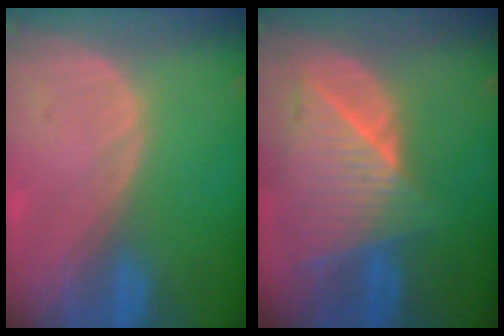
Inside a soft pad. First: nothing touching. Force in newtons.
{"total": 9.2, "press": 8.2, "slide": 4.1}